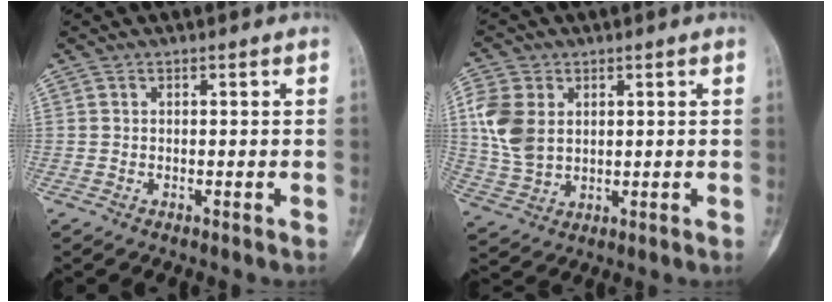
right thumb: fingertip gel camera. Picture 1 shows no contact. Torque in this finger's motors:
{"motor_torque": [0.25, 0.38, 0.61, 0.55, 0.31]}